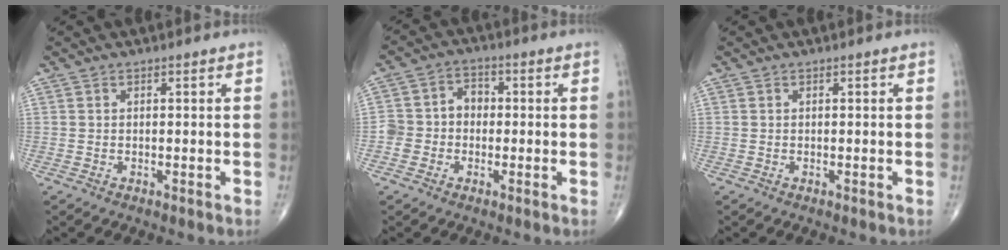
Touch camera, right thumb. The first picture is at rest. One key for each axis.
{"total": 5.9, "fx": -1.0, "fy": 5.3, "fz": 2.5, "tx": -0.024, "ty": 0.031, "tz": -0.028}
{"total": 0.0}